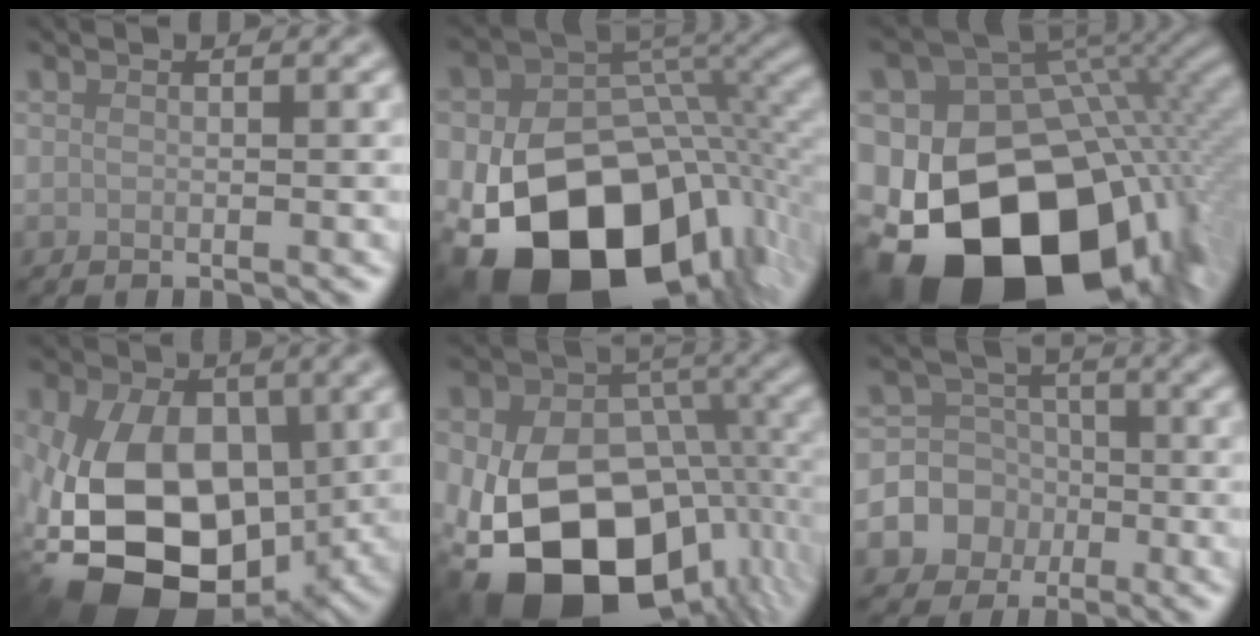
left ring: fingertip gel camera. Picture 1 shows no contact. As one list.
[{"total": 18.5, "force": [-7.2, 12.6, 11.5], "torque": [-0.201, -0.029, -0.111]}, {"total": 20.7, "force": [-7.7, 14.3, 12.8], "torque": [-0.244, -0.025, -0.119]}, {"total": 15.1, "force": [-2.1, 10.2, 11.0], "torque": [-0.207, -0.017, -0.042]}, {"total": 19.5, "force": [-5.9, 13.9, 12.3], "torque": [-0.228, -0.028, -0.087]}, {"total": 9.1, "force": [-2.9, 8.5, 1.4], "torque": [-0.035, -0.009, -0.069]}]